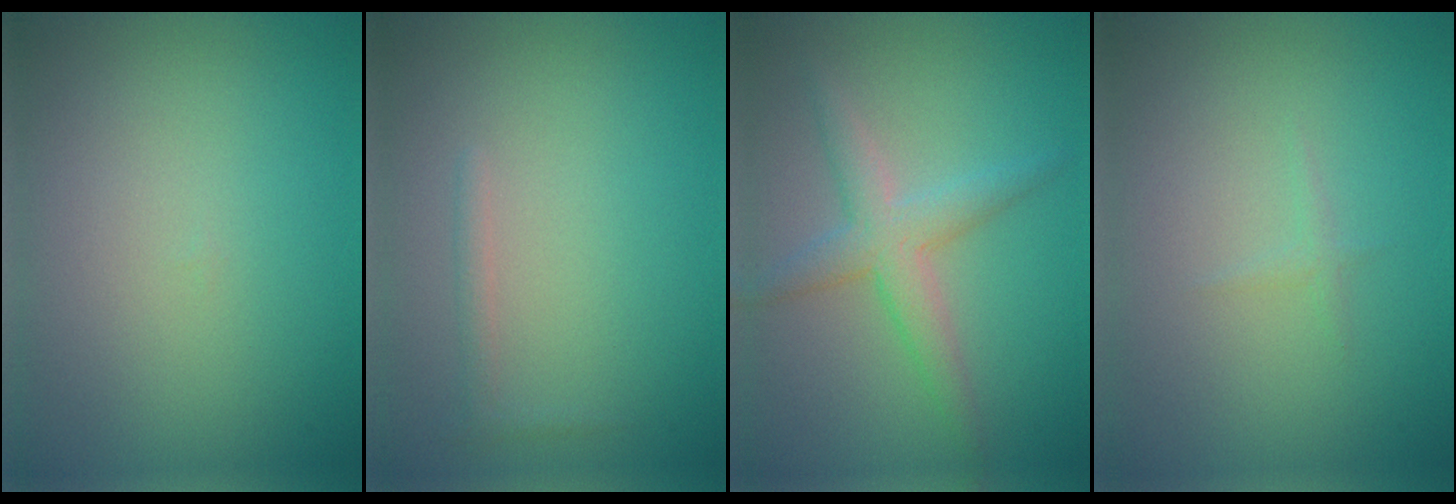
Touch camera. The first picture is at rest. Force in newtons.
{"total": 0.8, "press": 0.8, "slide": 0.0}
{"total": 3.5, "press": 3.5, "slide": 0.1}
{"total": 1.0, "press": 0.9, "slide": 0.2}